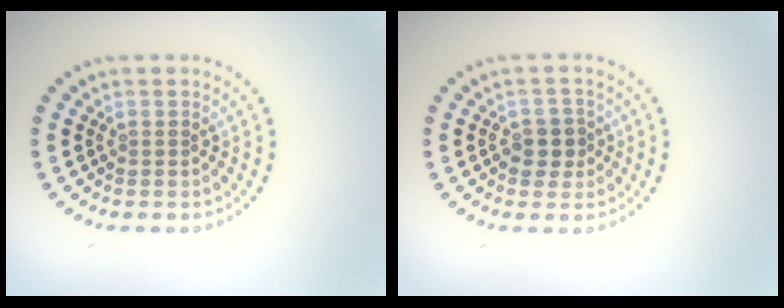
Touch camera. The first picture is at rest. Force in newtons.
{"total": 2.3, "press": 2.1, "slide": 0.8}